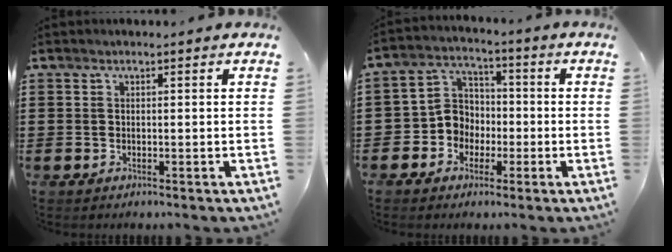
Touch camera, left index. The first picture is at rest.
{"total": 6.4, "force": [-1.6, 5.8, 2.1], "torque": [-0.070, 0.012, -0.035]}